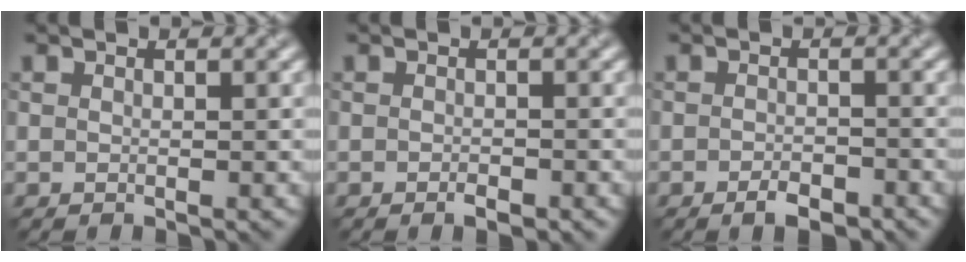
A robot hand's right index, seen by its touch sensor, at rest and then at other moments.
{"total": 1.1, "force": [-0.7, 0.4, 0.8], "torque": [-0.012, -0.003, -0.010]}
{"total": 2.2, "force": [-1.4, 0.8, 1.4], "torque": [-0.019, 0.000, -0.024]}